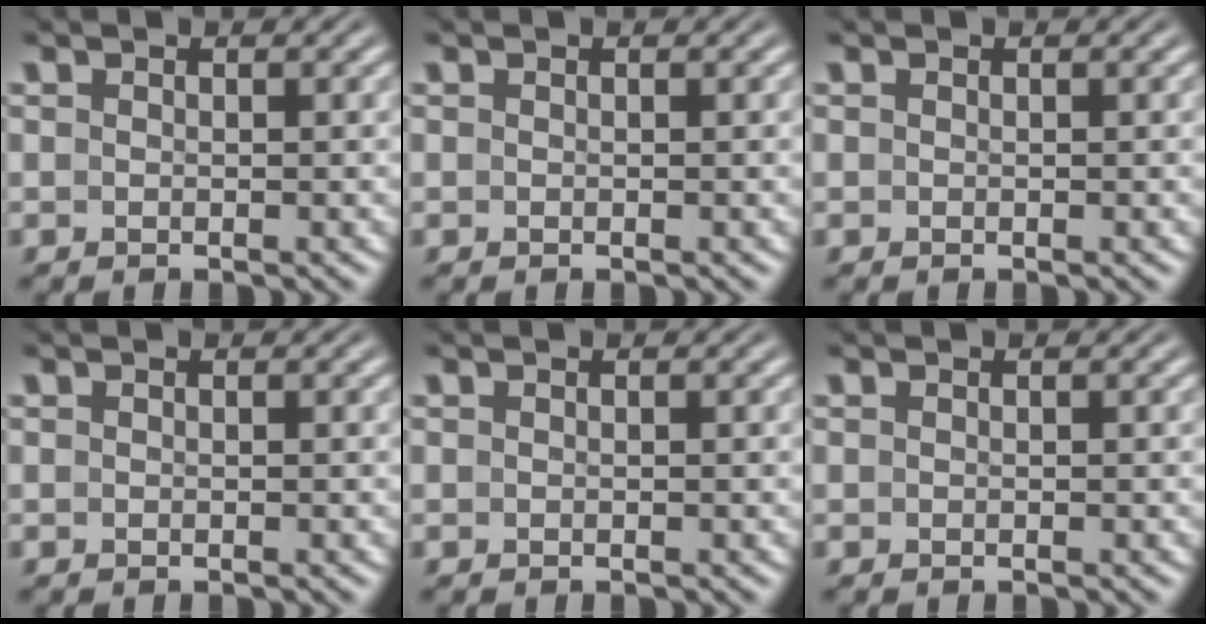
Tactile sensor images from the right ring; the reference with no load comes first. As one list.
[{"total": 0.0}, {"total": 0.0}, {"total": 0.0}, {"total": 0.0}, {"total": 0.0}]